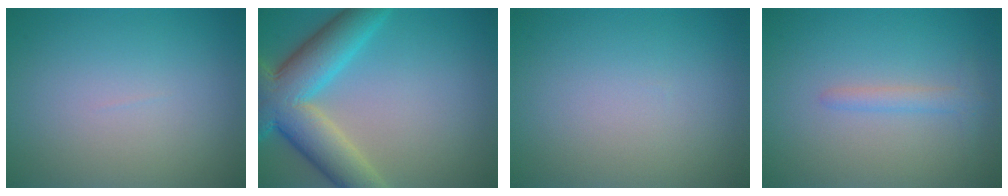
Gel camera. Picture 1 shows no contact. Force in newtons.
{"total": 9.2, "press": 9.2, "slide": 0.5}
{"total": 0.0}
{"total": 1.5, "press": 1.5, "slide": 0.1}